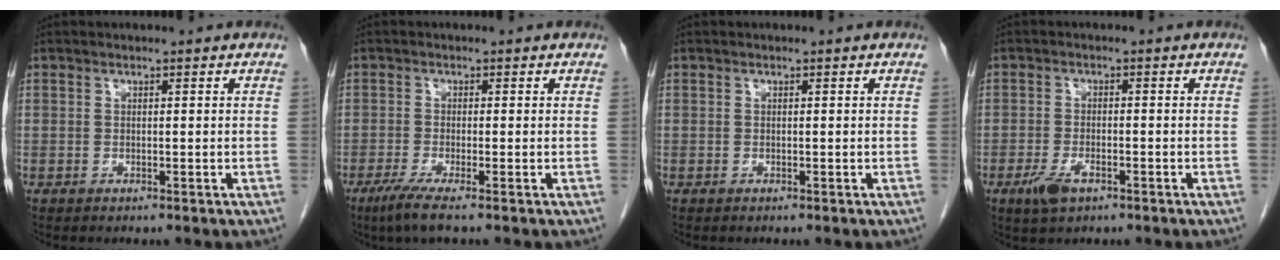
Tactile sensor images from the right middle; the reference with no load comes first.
{"total": 3.7, "force": [-2.4, -0.1, 2.9], "torque": [-0.062, -0.014, -0.049]}
{"total": 0.0}
{"total": 3.8, "force": [-2.1, 1.5, 2.8], "torque": [-0.060, -0.003, -0.035]}